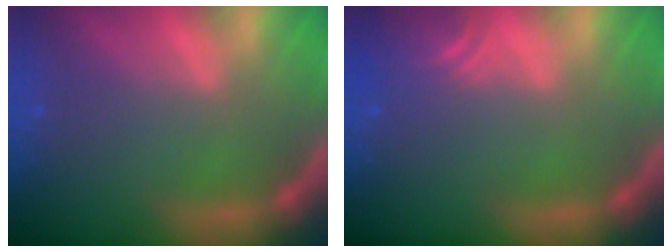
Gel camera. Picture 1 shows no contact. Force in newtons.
{"total": 3.0}